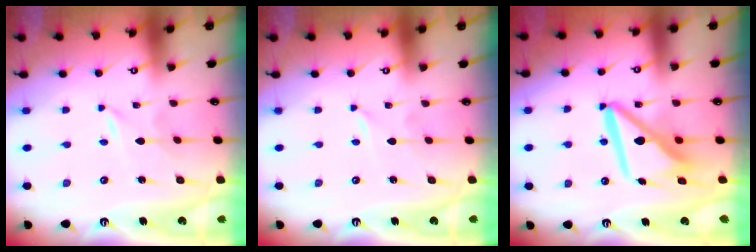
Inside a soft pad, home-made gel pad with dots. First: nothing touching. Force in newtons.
{"total": 0.0}
{"total": 12.8, "press": 12.8, "slide": 1.3}